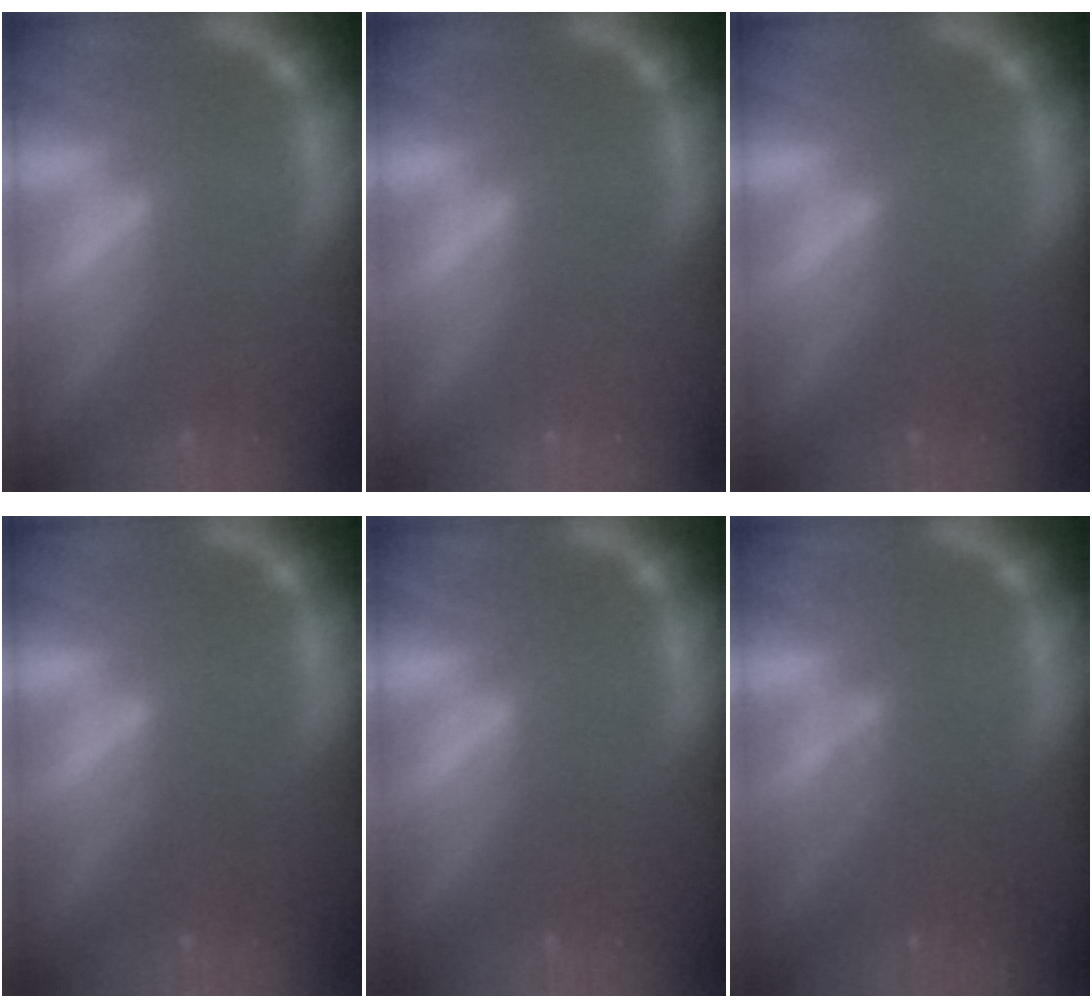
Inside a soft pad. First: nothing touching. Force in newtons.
{"total": 0.0}
{"total": 1.5}
{"total": 1.5}
{"total": 1.0}
{"total": 3.5}